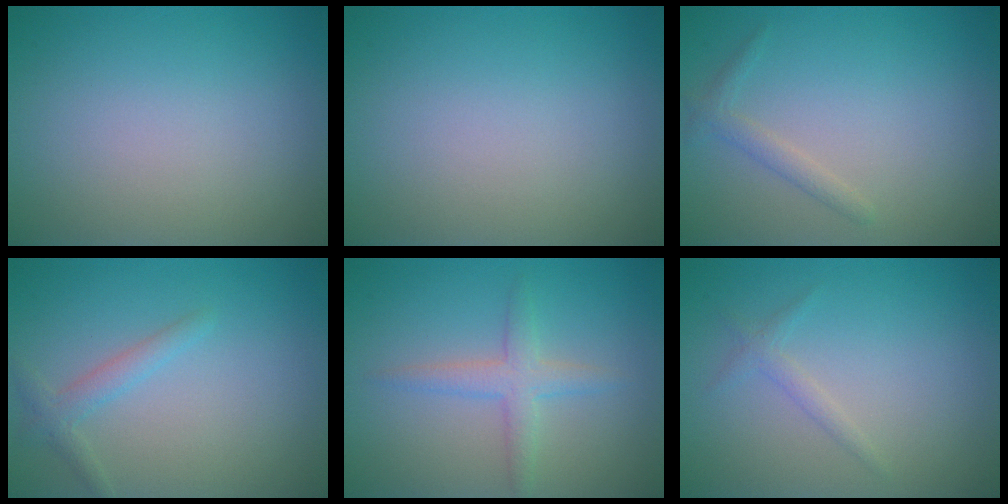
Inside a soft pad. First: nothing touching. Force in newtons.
{"total": 0.0}
{"total": 1.3, "press": 1.3, "slide": 0.1}
{"total": 1.6, "press": 1.6, "slide": 0.1}
{"total": 2.4, "press": 2.4, "slide": 0.0}
{"total": 1.1, "press": 1.1, "slide": 0.0}